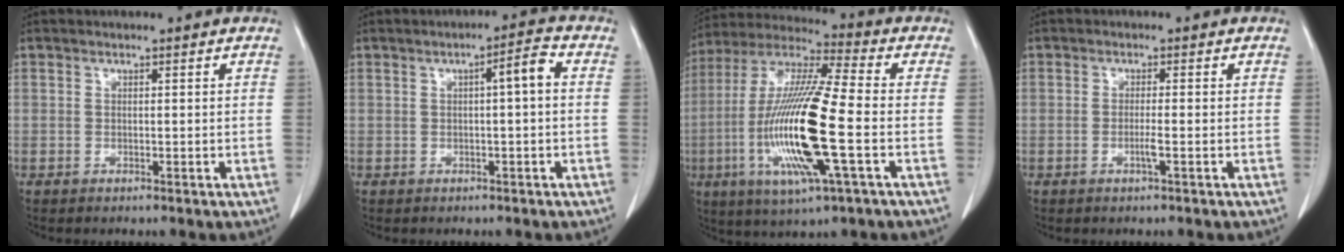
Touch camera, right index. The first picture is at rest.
{"total": 3.5, "force": [0.4, 0.3, 3.5], "torque": [-0.050, 0.008, 0.004]}
{"total": 19.4, "force": [-4.2, 1.5, 18.9], "torque": [-0.395, -0.016, -0.081]}
{"total": 1.8, "force": [-0.6, -0.2, 1.6], "torque": [-0.033, -0.003, -0.013]}